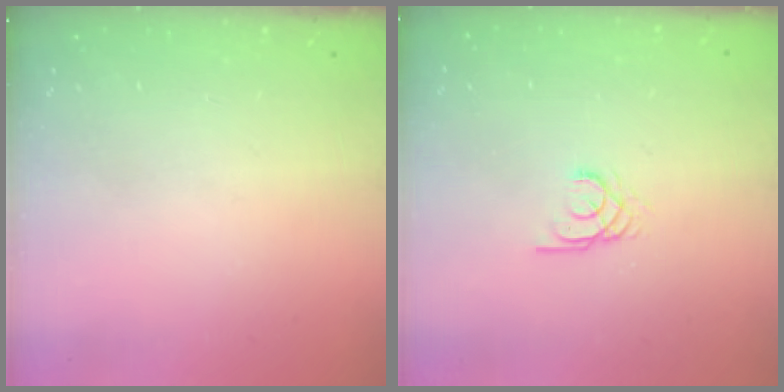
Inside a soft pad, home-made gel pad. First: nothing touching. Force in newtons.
{"total": 2.0, "press": 2.0, "slide": 0.2}